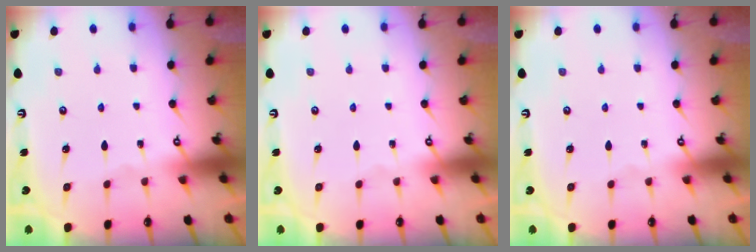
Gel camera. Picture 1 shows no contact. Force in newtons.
{"total": 0.0}
{"total": 0.0}